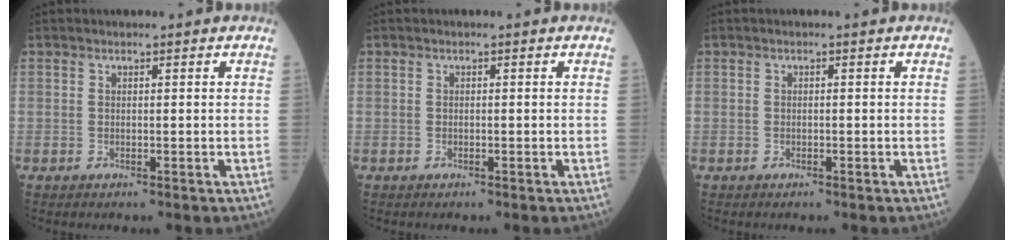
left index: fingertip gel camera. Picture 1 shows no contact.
{"total": 0.0}
{"total": 0.0}